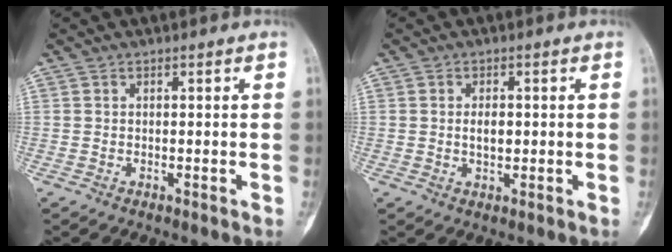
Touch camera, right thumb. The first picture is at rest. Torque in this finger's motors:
{"motor_torque": [3.51, 1.49, 0.26, -0.50, 0.07]}